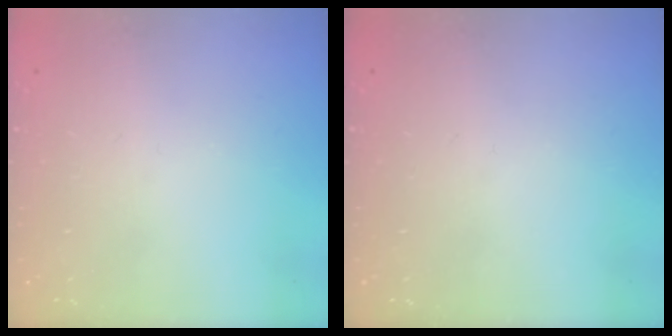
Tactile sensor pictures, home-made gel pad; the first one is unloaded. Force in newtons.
{"total": 0.0}